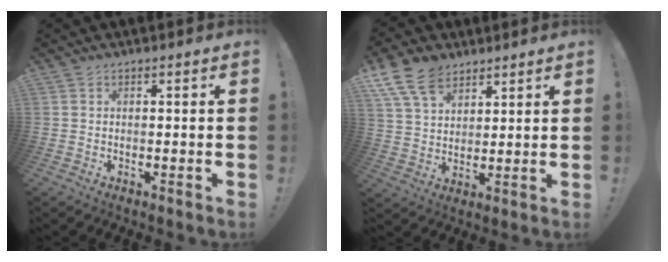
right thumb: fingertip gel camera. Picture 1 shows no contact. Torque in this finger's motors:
{"motor_torque": [-0.71, 1.42, 0.93, 0.70, 0.03]}